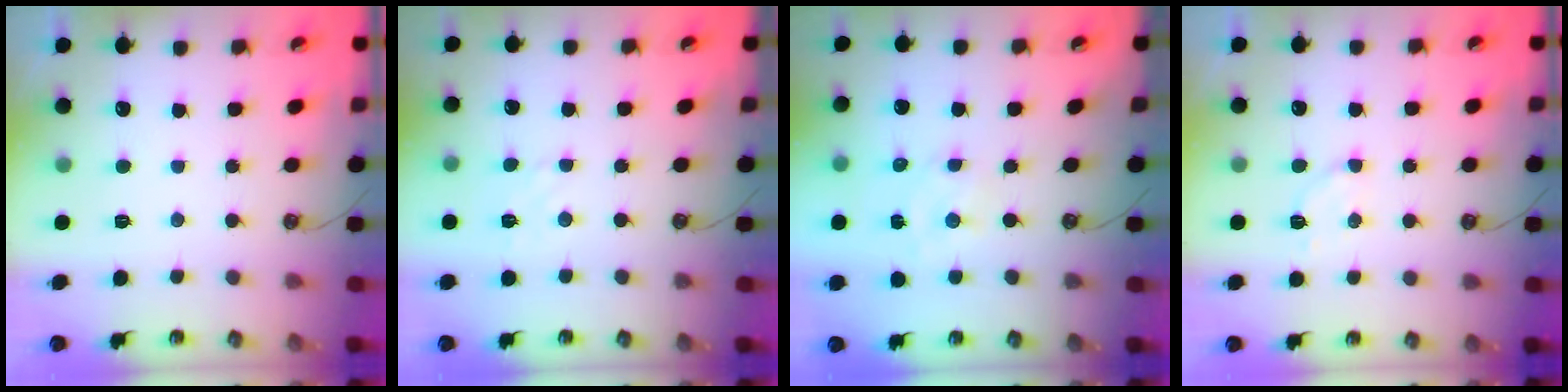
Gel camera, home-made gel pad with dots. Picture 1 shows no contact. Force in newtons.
{"total": 4.1, "press": 4.1, "slide": 0.5}
{"total": 1.3, "press": 1.3, "slide": 0.2}
{"total": 4.6, "press": 4.5, "slide": 0.7}